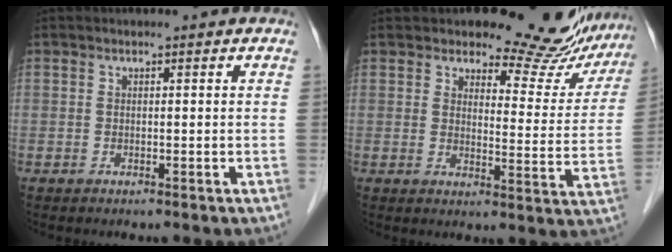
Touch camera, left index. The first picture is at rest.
{"total": 13.4, "force": [12.8, 3.4, 2.2], "torque": [-0.007, -0.058, 0.131]}